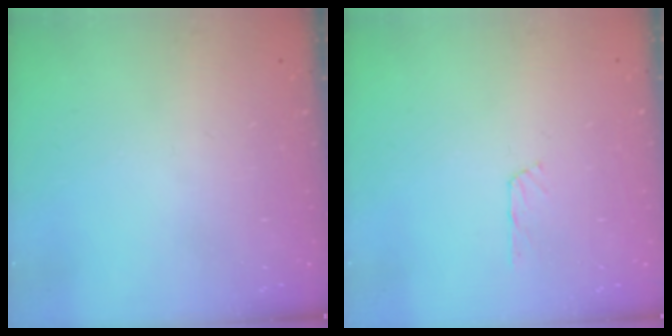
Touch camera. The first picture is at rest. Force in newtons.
{"total": 3.2, "press": 3.2, "slide": 0.4}